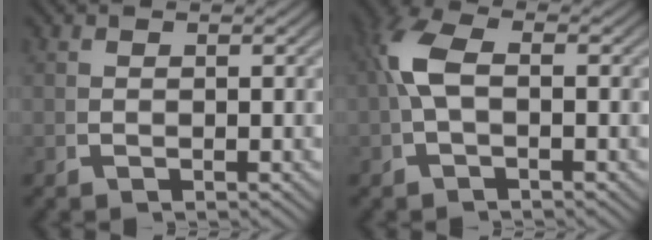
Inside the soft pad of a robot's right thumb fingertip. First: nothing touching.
{"total": 3.4, "force": [0.2, 1.6, 3.0], "torque": [-0.076, -0.002, 0.009]}